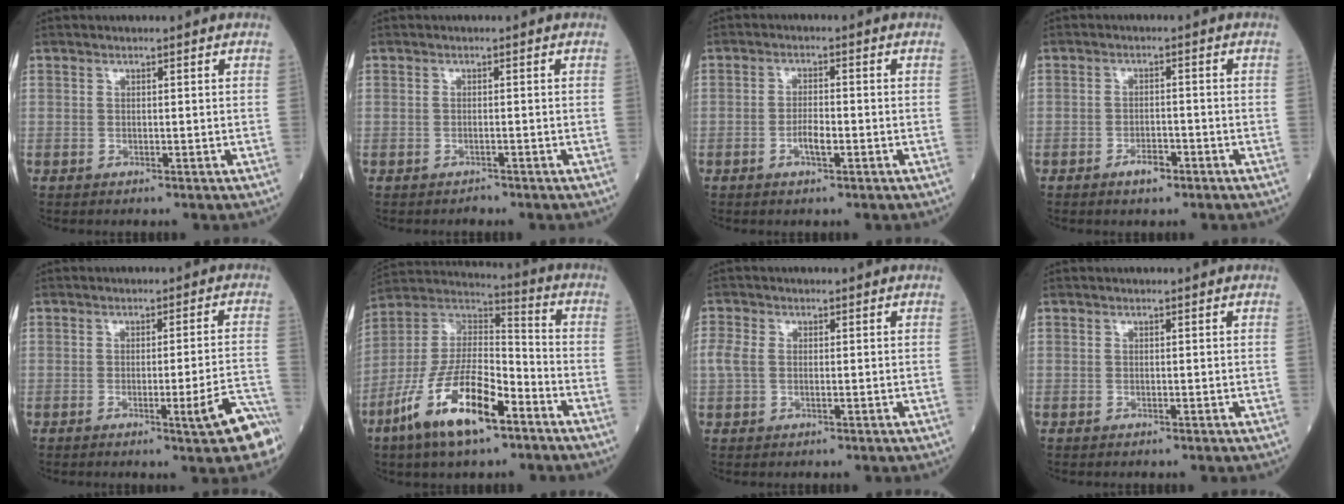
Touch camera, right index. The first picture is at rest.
{"total": 0.8, "force": [-0.7, 0.2, 0.3], "torque": [-0.006, 0.000, -0.011]}
{"total": 2.8, "force": [-1.1, 0.7, 2.5], "torque": [-0.047, 0.002, -0.018]}
{"total": 2.8, "force": [-1.8, 1.1, 1.7], "torque": [-0.028, 0.003, -0.030]}
{"total": 6.9, "force": [-3.8, -0.3, 5.8], "torque": [-0.065, -0.002, -0.049]}
{"total": 16.6, "force": [-8.9, 5.0, 13.1], "torque": [-0.263, -0.004, -0.162]}
{"total": 3.2, "force": [0.1, 2.1, 2.4], "torque": [-0.081, 0.015, -0.001]}
{"total": 0.0}